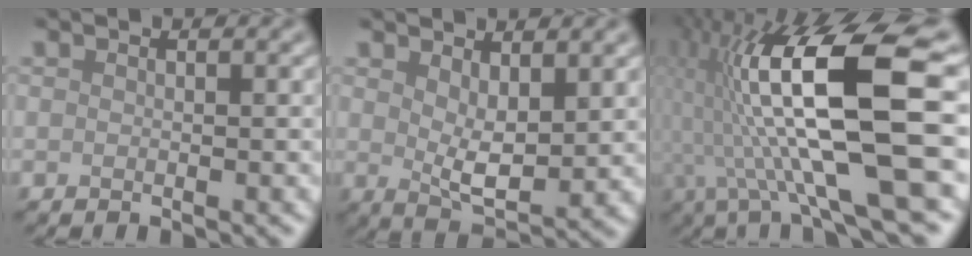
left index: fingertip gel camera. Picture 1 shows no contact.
{"total": 3.9, "force": [1.6, 1.5, 3.2], "torque": [-0.059, -0.012, 0.032]}
{"total": 14.7, "force": [0.3, 3.6, 14.2], "torque": [-0.263, 0.014, 0.003]}